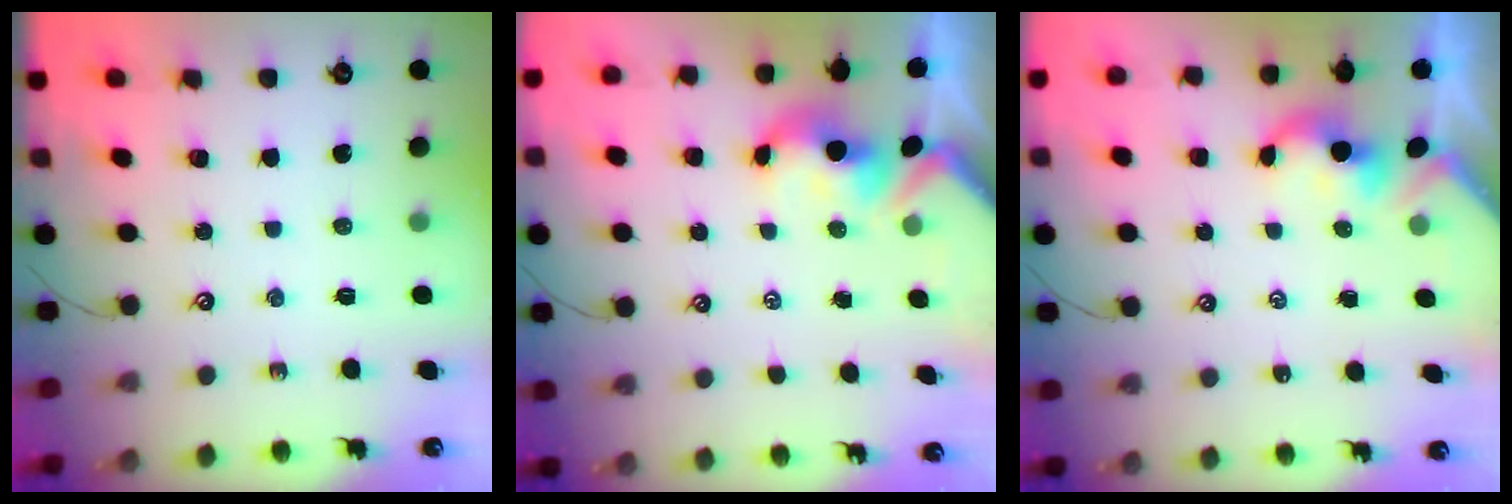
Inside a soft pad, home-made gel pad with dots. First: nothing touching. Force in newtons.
{"total": 2.1, "press": 2.0, "slide": 0.7}
{"total": 0.6, "press": 0.5, "slide": 0.3}